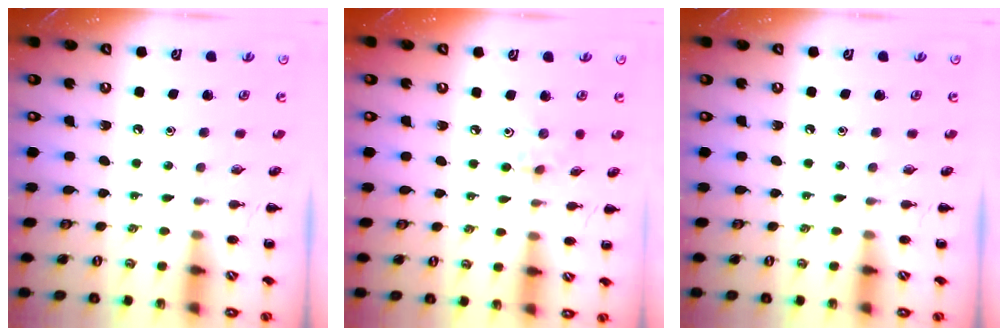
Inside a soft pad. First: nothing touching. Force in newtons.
{"total": 2.2, "press": 2.2, "slide": 0.5}
{"total": 0.0}